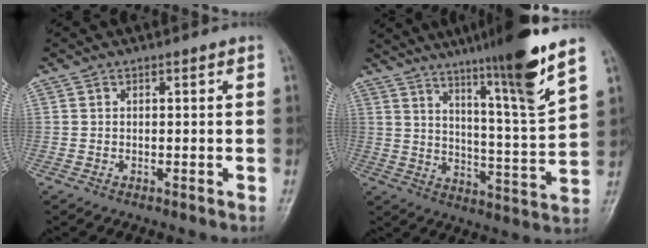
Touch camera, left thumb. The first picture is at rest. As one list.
[{"total": 16.5, "force": [11.1, -0.2, 12.2], "torque": [-0.179, -0.064, 0.177]}]